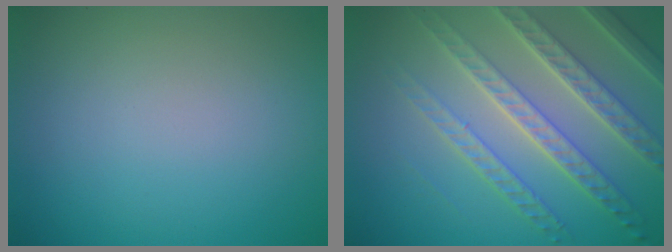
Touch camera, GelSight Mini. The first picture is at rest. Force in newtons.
{"total": 6.4, "press": 5.2, "slide": 3.9}